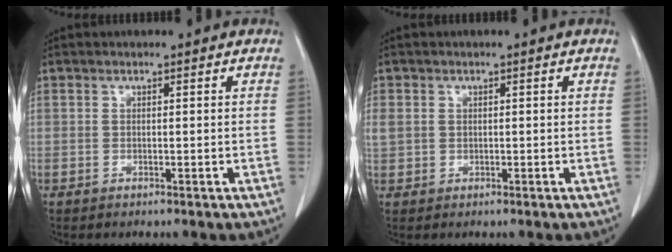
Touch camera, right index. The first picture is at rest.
{"total": 3.0, "force": [0.5, 2.7, 1.3], "torque": [-0.048, 0.016, 0.017]}